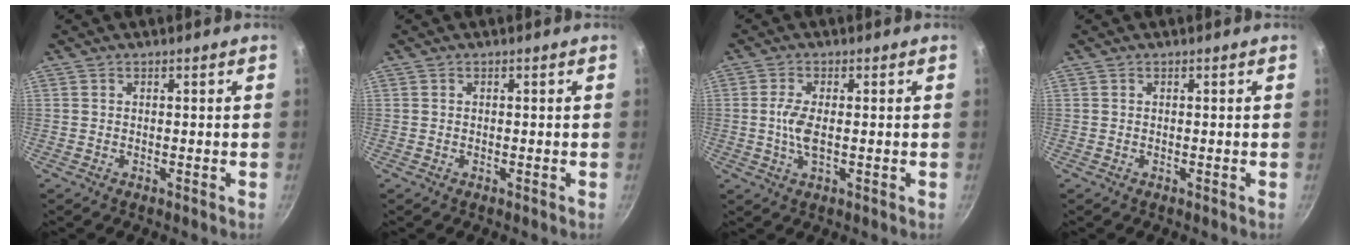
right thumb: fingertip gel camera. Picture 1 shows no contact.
{"total": 0.0}
{"total": 4.8, "force": [-0.1, 1.9, 4.4], "torque": [-0.100, -0.001, -0.005]}
{"total": 0.0}